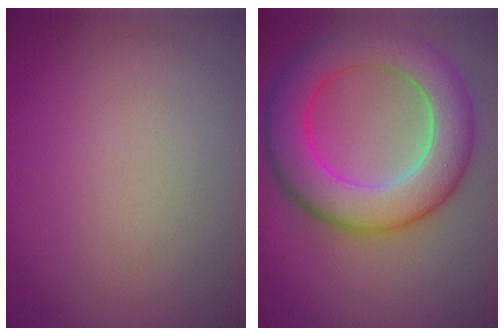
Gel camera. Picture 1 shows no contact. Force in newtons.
{"total": 9.2, "press": 9.2, "slide": 0.1}